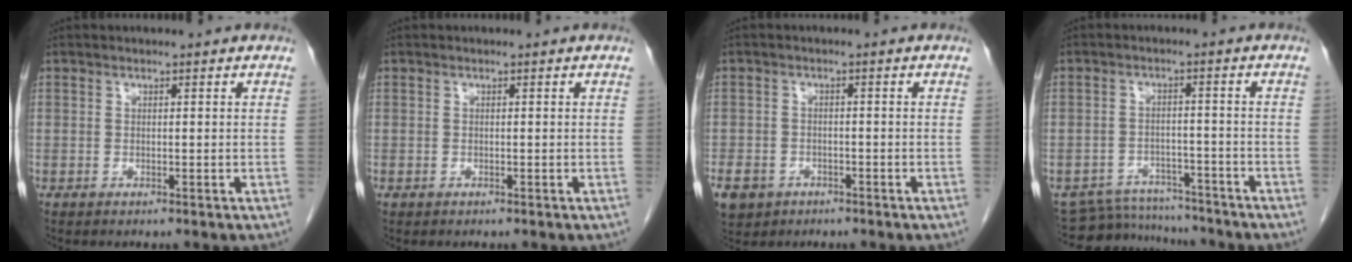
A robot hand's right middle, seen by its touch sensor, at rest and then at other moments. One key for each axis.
{"total": 0.0}
{"total": 9.5, "fx": -5.0, "fy": 7.4, "fz": 3.1, "tx": -0.092, "ty": 0.000, "tz": -0.076}
{"total": 9.8, "fx": -9.5, "fy": 2.1, "fz": 0.6, "tx": -0.008, "ty": 0.006, "tz": -0.138}